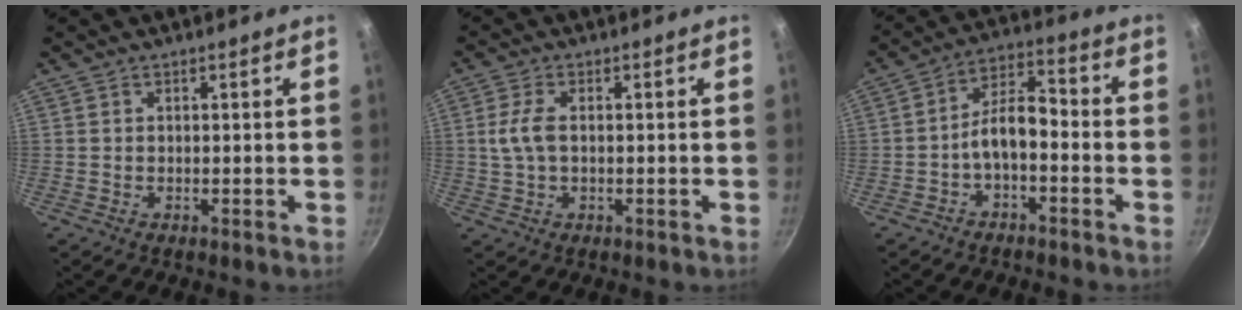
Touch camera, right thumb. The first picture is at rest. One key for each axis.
{"total": 4.6, "fx": 0.3, "fy": 2.5, "fz": 3.8, "tx": -0.085, "ty": 0.008, "tz": 0.003}
{"total": 7.4, "fx": -2.9, "fy": 3.6, "fz": 5.8, "tx": -0.094, "ty": 0.050, "tz": -0.056}